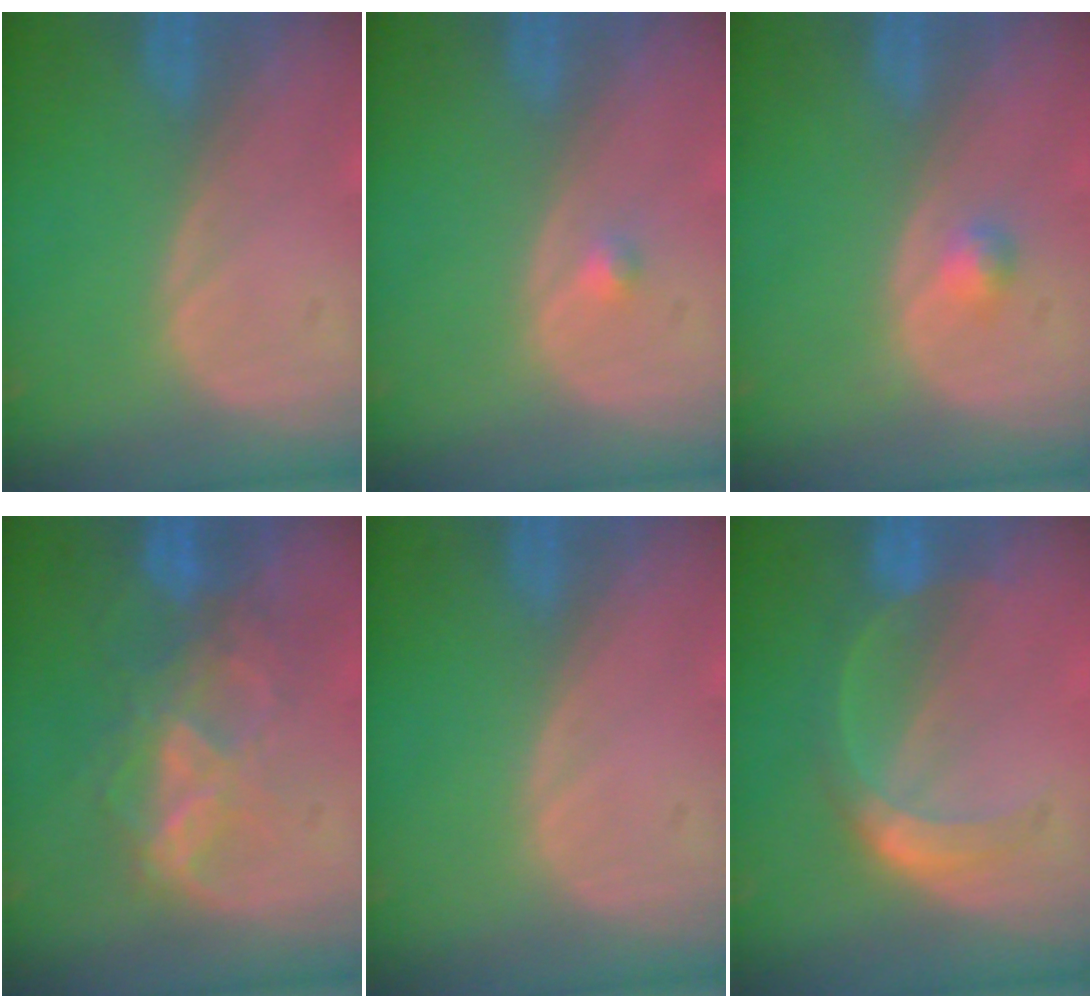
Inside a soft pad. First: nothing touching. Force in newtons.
{"total": 1.1, "press": 0.9, "slide": 0.5}
{"total": 1.8, "press": 1.6, "slide": 0.9}
{"total": 7.3, "press": 6.8, "slide": 2.6}
{"total": 0.0}
{"total": 5.7, "press": 5.0, "slide": 2.7}